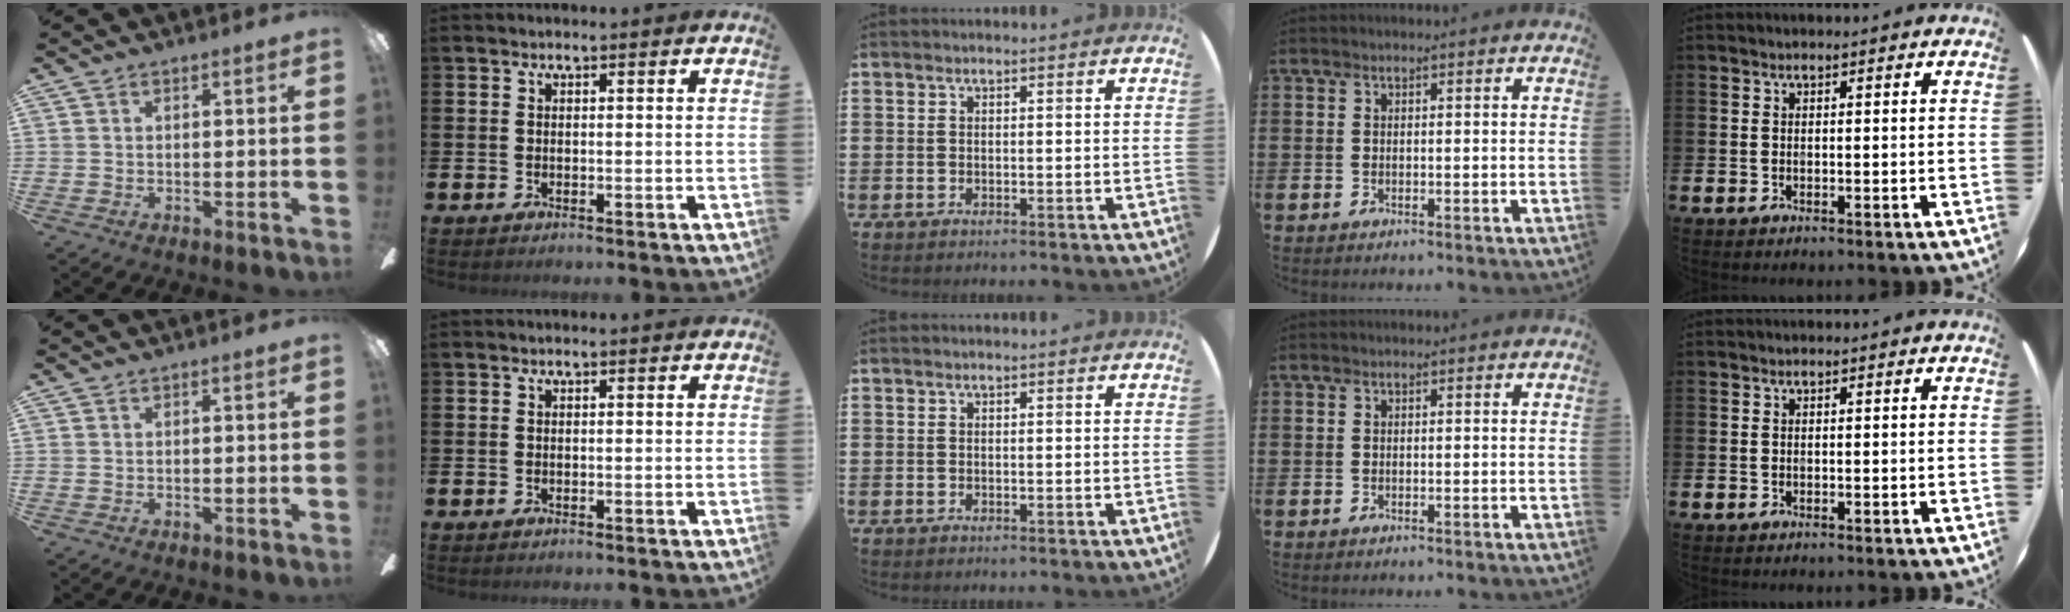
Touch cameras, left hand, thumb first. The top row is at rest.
{}